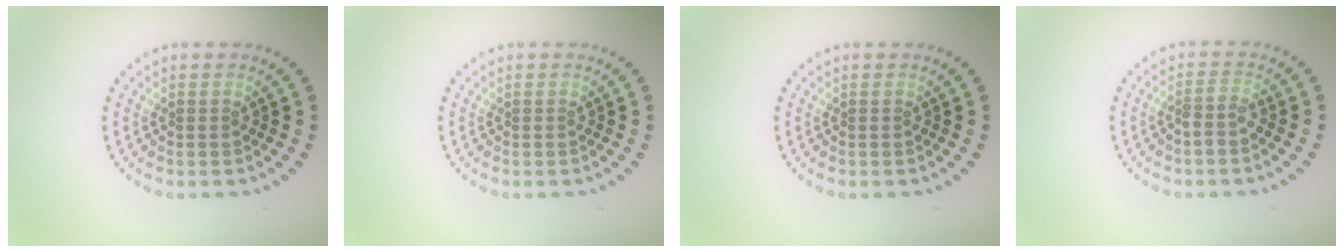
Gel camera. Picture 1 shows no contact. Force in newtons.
{"total": 0.0}
{"total": 0.0}
{"total": 1.4, "press": 1.0, "slide": 1.0}